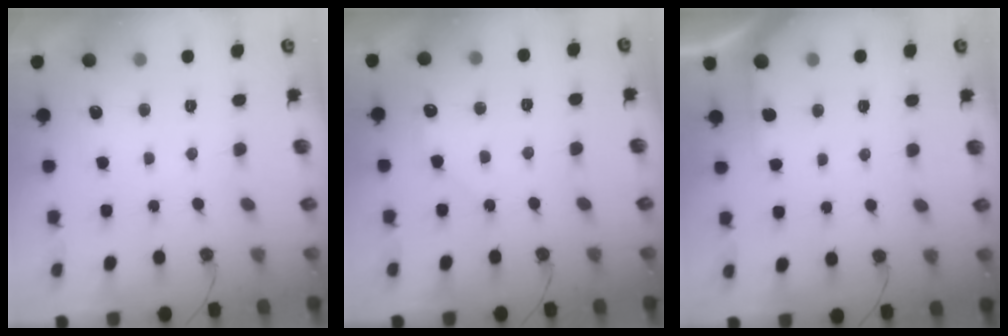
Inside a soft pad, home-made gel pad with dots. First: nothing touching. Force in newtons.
{"total": 5.8, "press": 5.8, "slide": 0.9}
{"total": 2.9, "press": 2.9, "slide": 0.3}